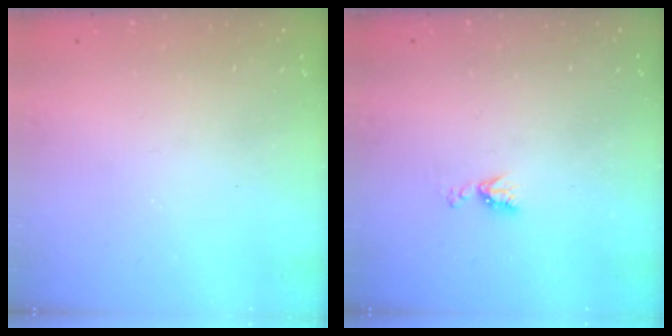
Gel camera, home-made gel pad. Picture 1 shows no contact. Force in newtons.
{"total": 5.6, "press": 5.5, "slide": 0.8}